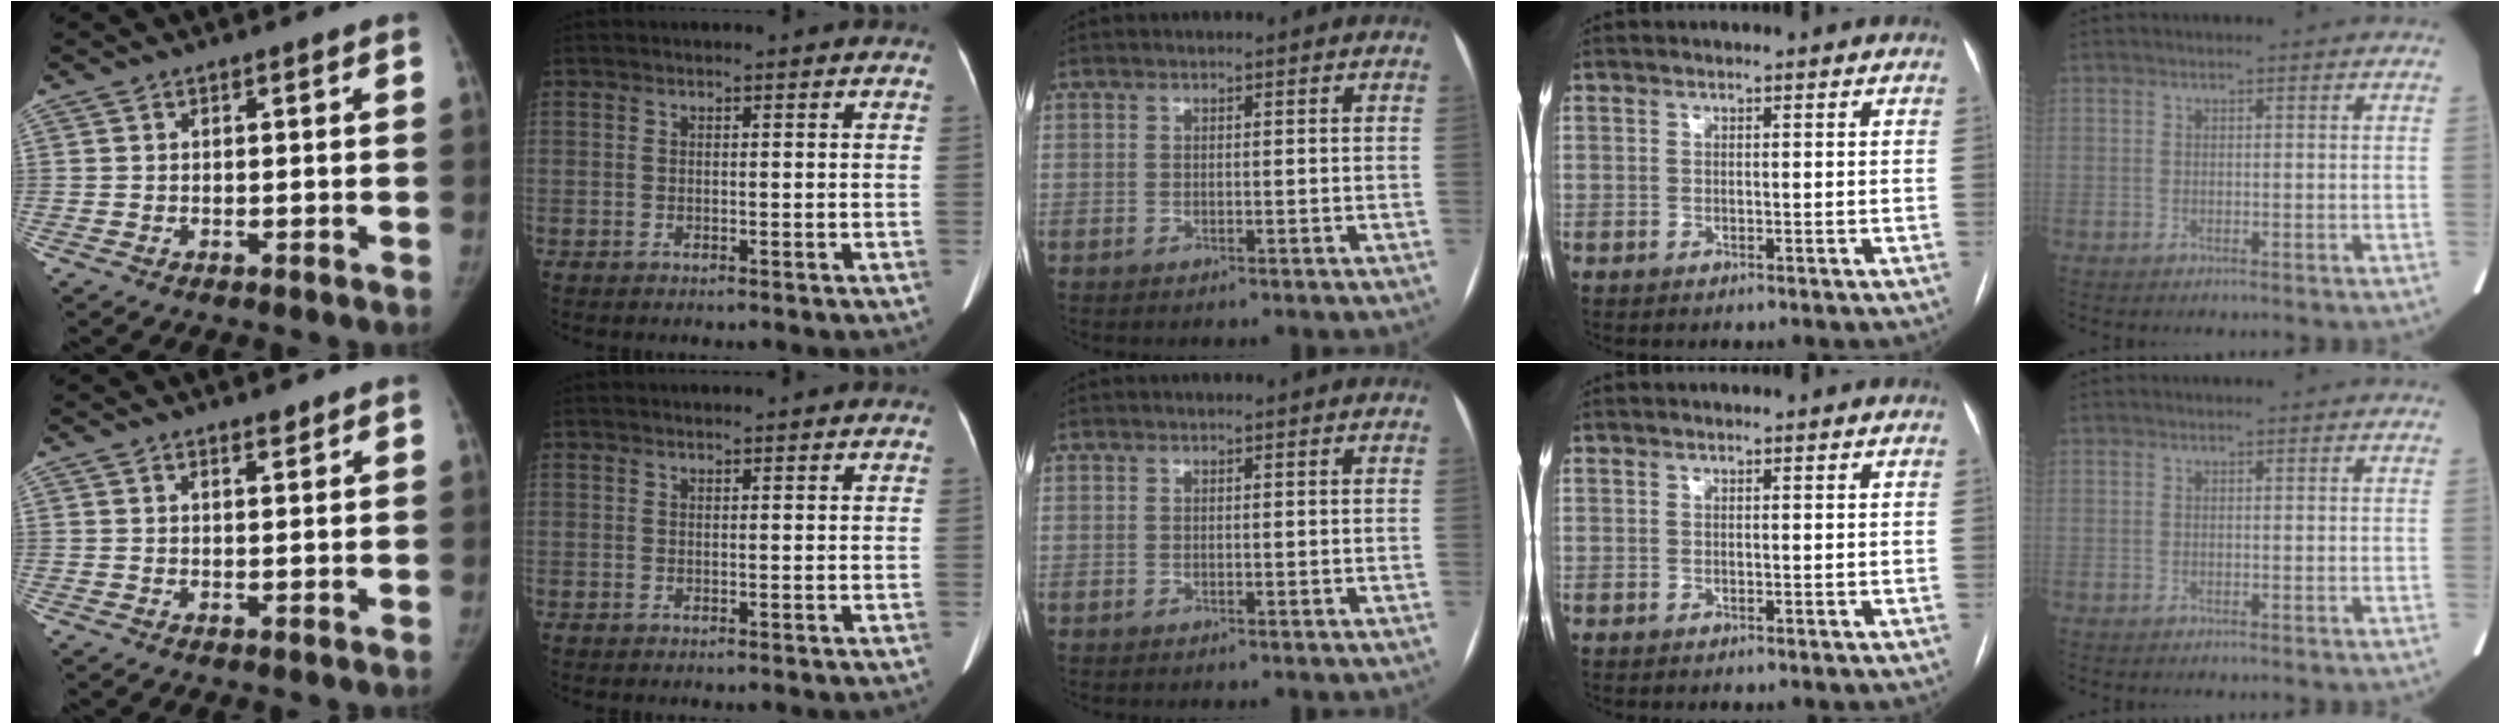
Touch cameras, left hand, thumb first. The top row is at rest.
{"thumb": {"total": 1.5, "force": [1.2, 0.4, 0.7], "torque": [-0.005, -0.009, 0.019]}, "index": {"total": 2.0, "force": [1.9, 0.0, 0.7], "torque": [-0.009, 0.008, 0.021]}}